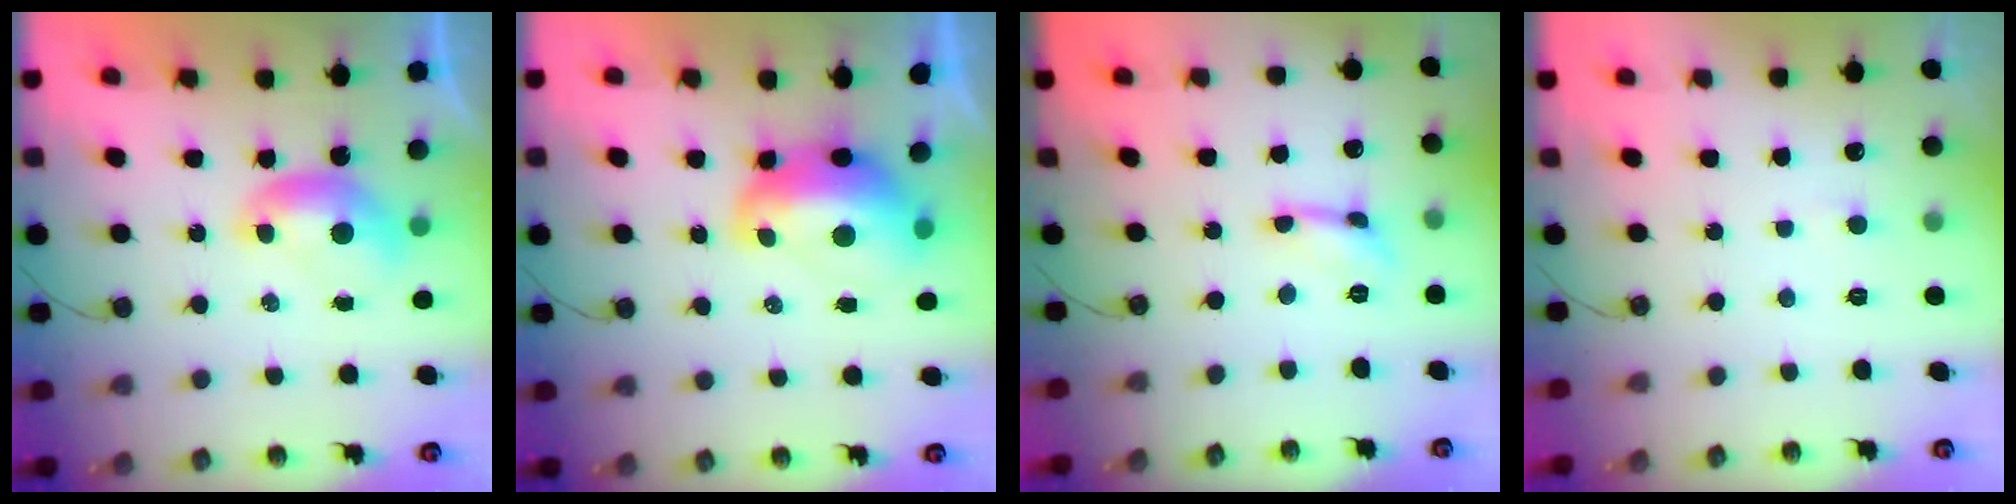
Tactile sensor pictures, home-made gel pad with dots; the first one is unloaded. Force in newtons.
{"total": 5.4, "press": 5.3, "slide": 1.2}
{"total": 1.2, "press": 1.1, "slide": 0.3}
{"total": 2.9, "press": 2.9, "slide": 0.2}